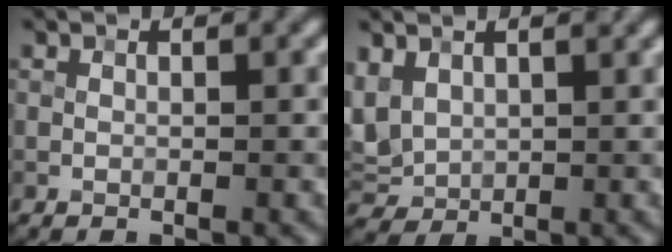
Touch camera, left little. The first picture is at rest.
{"total": 3.8, "force": [1.7, 2.8, 2.1], "torque": [-0.057, 0.003, 0.038]}